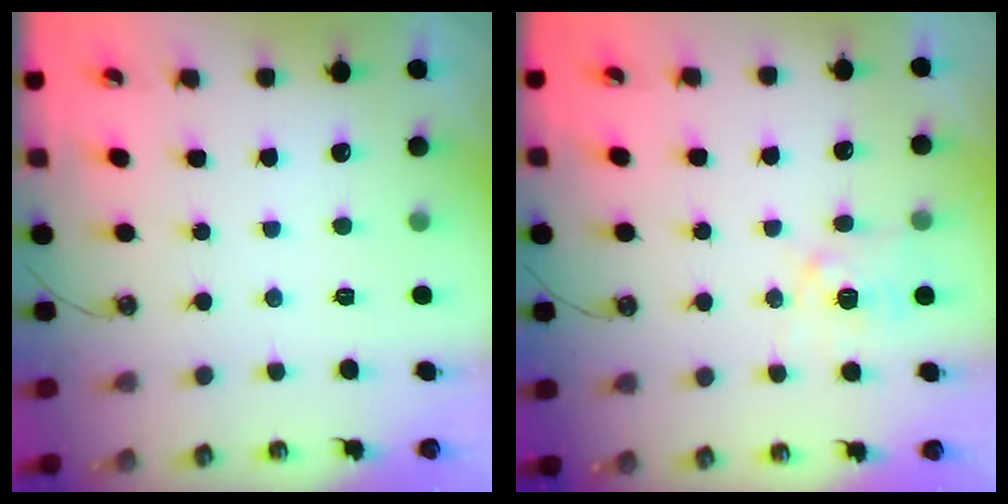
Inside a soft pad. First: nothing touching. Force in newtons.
{"total": 5.4, "press": 5.4, "slide": 0.5}